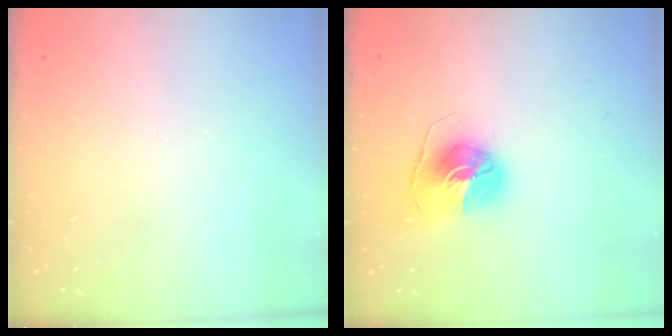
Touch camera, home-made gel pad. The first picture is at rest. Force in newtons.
{"total": 8.5, "press": 8.5, "slide": 0.2}